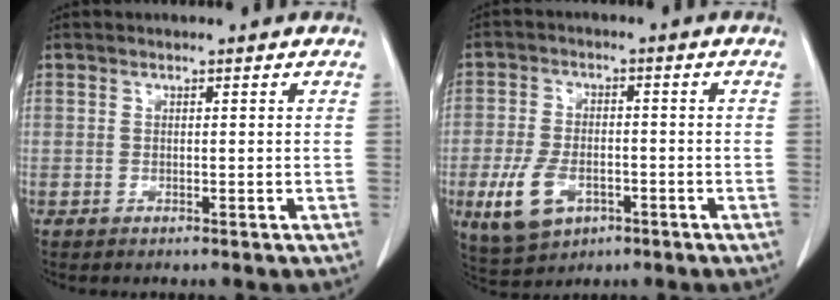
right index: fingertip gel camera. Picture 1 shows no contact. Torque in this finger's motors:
{"motor_torque": [0.03, -0.17, -0.49, -0.19]}